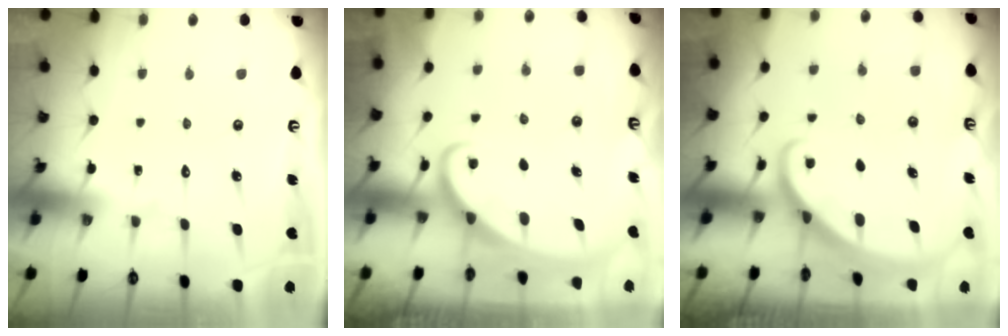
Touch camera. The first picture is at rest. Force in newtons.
{"total": 2.0, "press": 2.0, "slide": 0.0}
{"total": 1.9, "press": 1.9, "slide": 0.0}